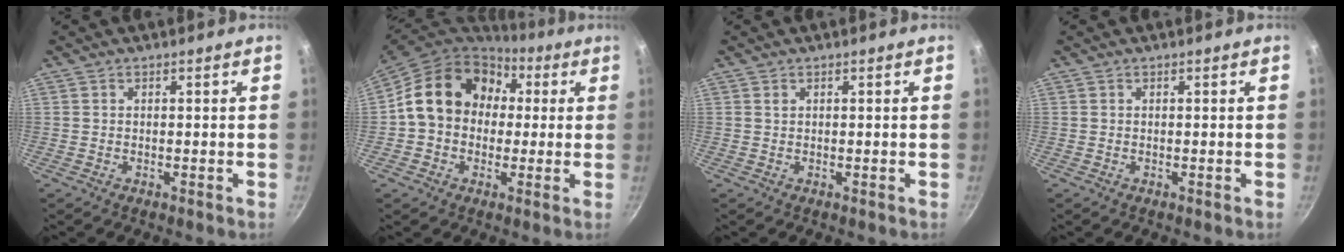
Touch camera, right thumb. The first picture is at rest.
{"total": 17.2, "force": [2.5, 14.2, 9.4], "torque": [-0.125, 0.043, 0.025]}
{"total": 0.6, "force": [0.3, 0.4, 0.3], "torque": [-0.005, -0.001, 0.005]}
{"total": 0.0}